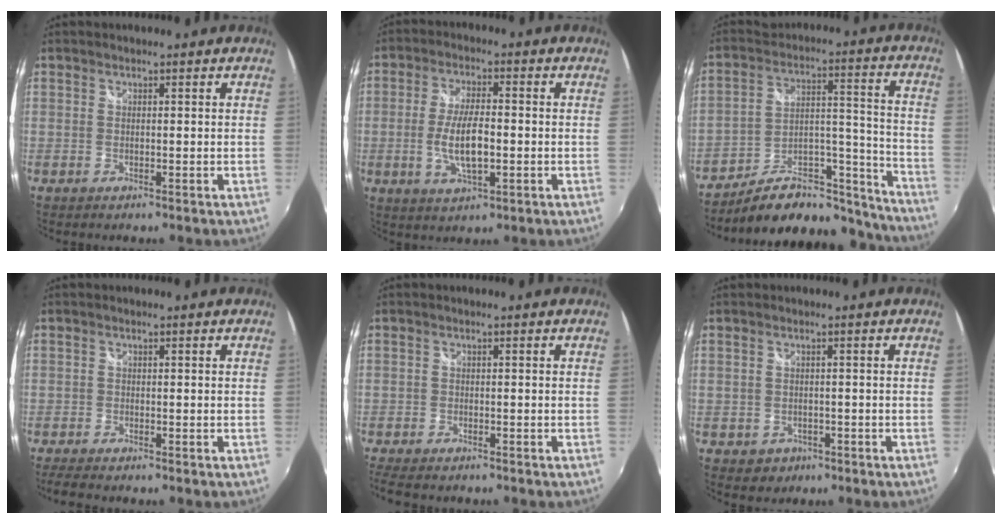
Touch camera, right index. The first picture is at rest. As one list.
[{"total": 8.7, "force": [-1.6, 3.1, 7.9], "torque": [-0.157, -0.005, -0.027]}, {"total": 20.9, "force": [-17.8, 8.0, 7.6], "torque": [-0.107, 0.053, -0.238]}, {"total": 3.4, "force": [-3.0, 0.7, 1.5], "torque": [-0.044, -0.017, -0.056]}, {"total": 5.9, "force": [-5.0, 1.7, 2.5], "torque": [-0.071, -0.027, -0.090]}, {"total": 3.1, "force": [-1.2, 2.8, 0.6], "torque": [-0.021, -0.001, -0.014]}]